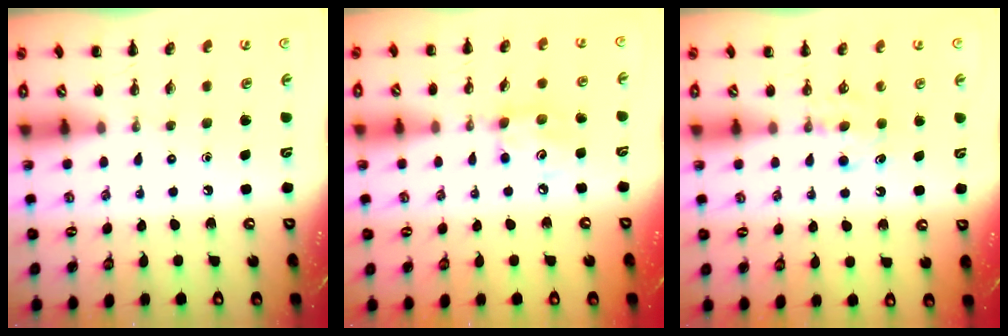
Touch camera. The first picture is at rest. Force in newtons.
{"total": 5.4, "press": 5.4, "slide": 0.6}
{"total": 4.9, "press": 4.7, "slide": 1.5}